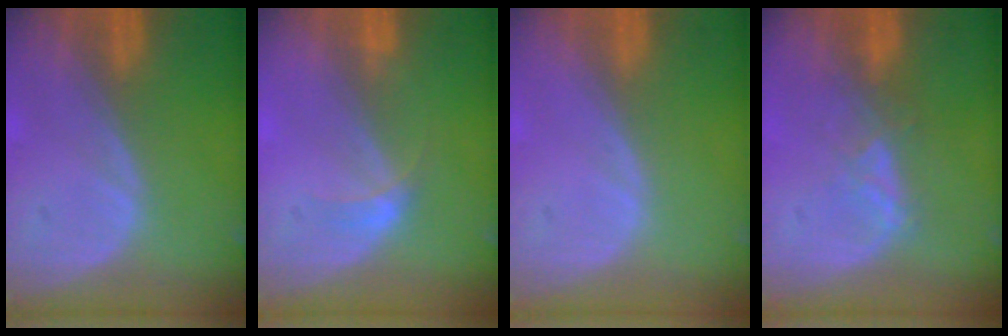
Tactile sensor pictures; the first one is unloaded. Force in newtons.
{"total": 1.7, "press": 1.7, "slide": 0.2}
{"total": 0.0}
{"total": 2.9, "press": 2.8, "slide": 0.7}